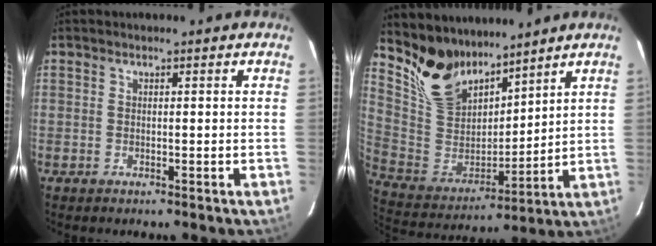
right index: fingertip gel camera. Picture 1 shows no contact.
{"total": 13.7, "force": [11.2, 6.6, 4.3], "torque": [-0.104, 0.005, 0.236]}